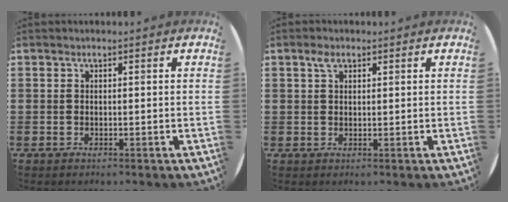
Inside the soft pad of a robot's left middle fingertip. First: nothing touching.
{"total": 1.8, "force": [1.1, 1.0, 1.0], "torque": [-0.013, 0.003, 0.019]}